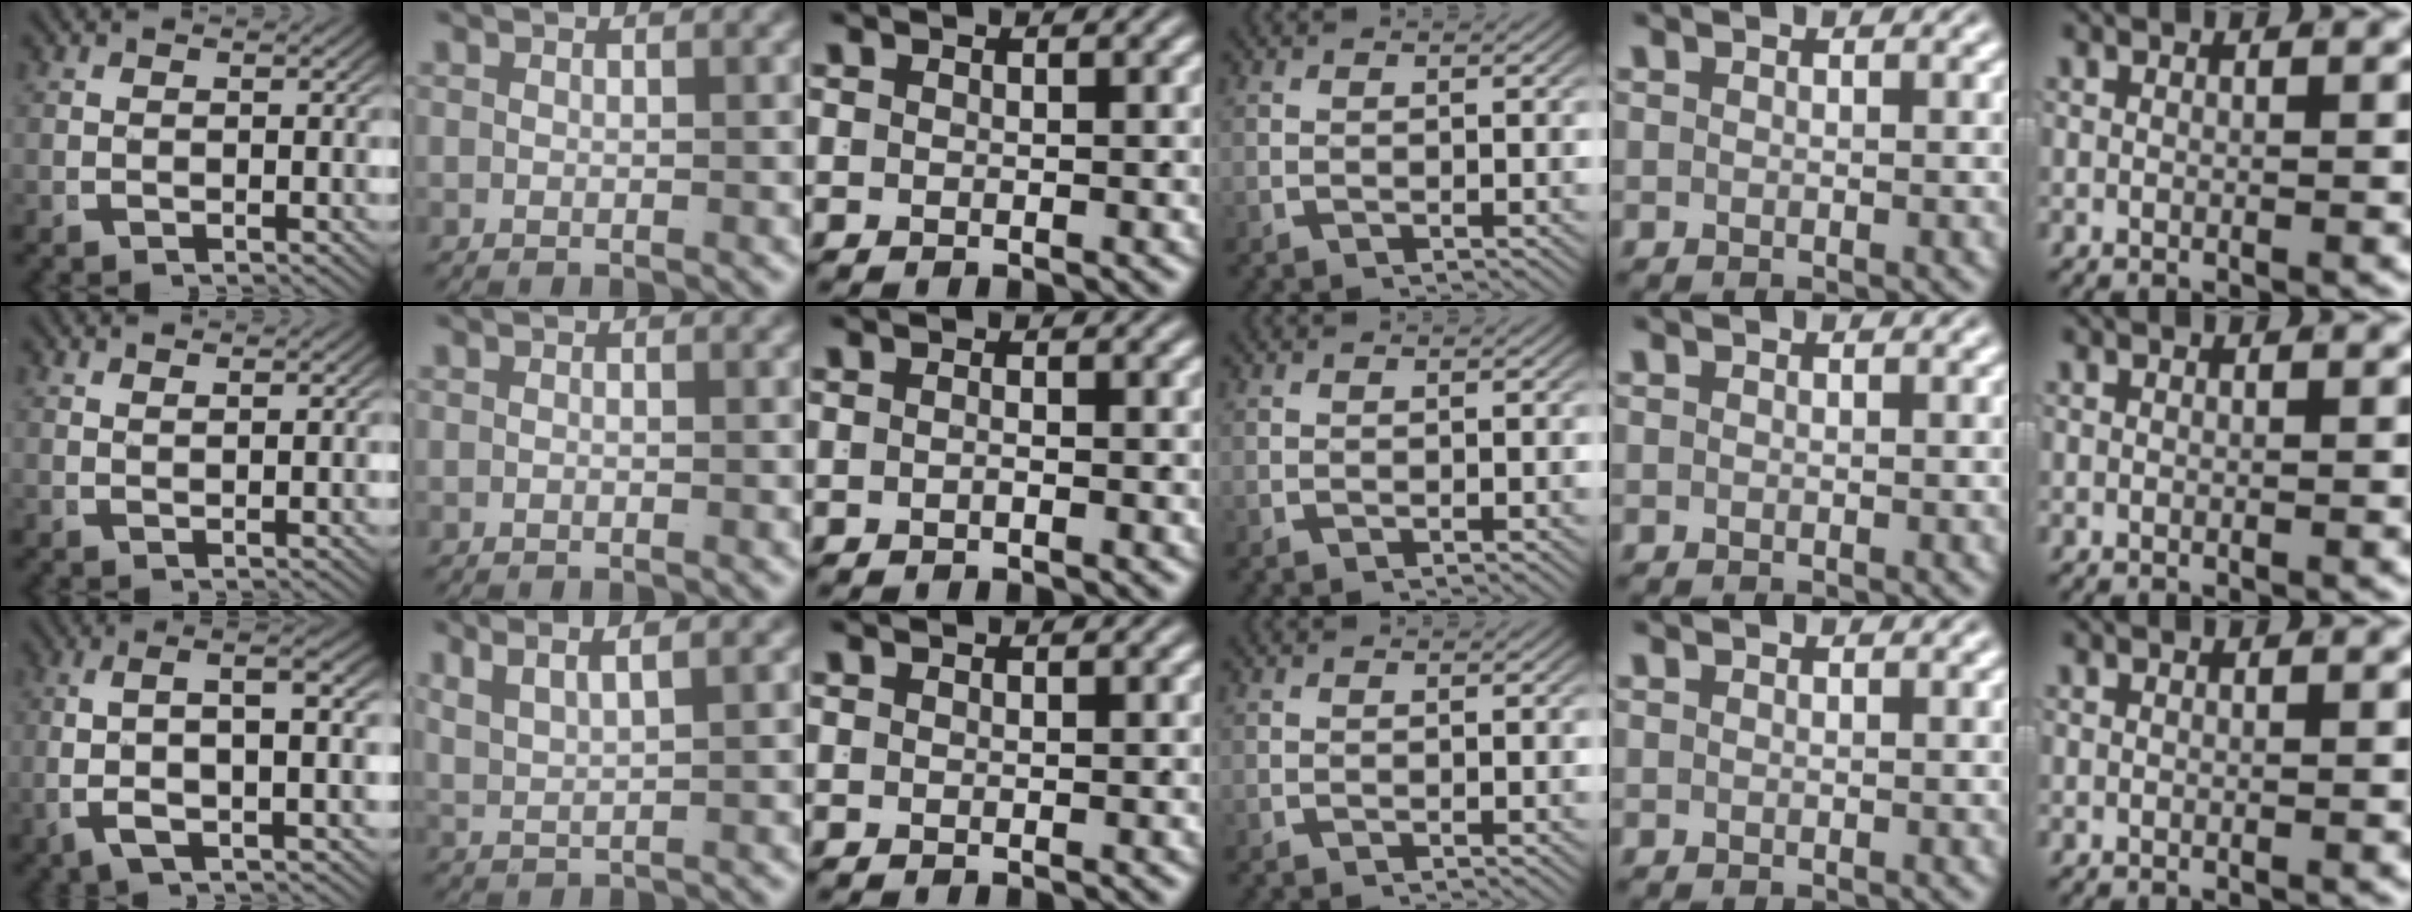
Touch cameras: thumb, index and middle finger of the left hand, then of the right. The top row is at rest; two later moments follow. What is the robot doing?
{"motion": "lift_and_place", "object": "jacket"}